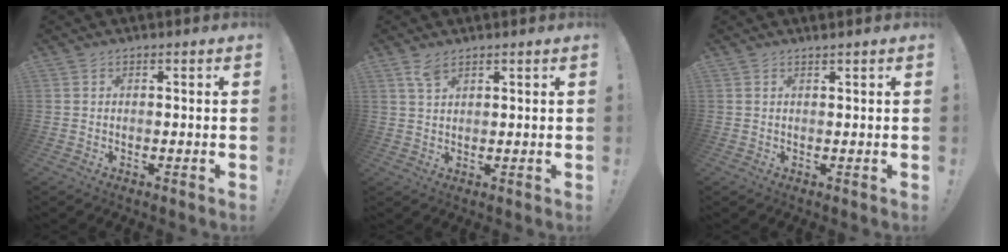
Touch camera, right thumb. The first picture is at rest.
{"total": 4.0, "force": [2.7, 1.7, 2.5], "torque": [-0.042, -0.012, 0.048]}
{"total": 1.0, "force": [0.8, -0.2, 0.4], "torque": [-0.007, -0.001, 0.014]}